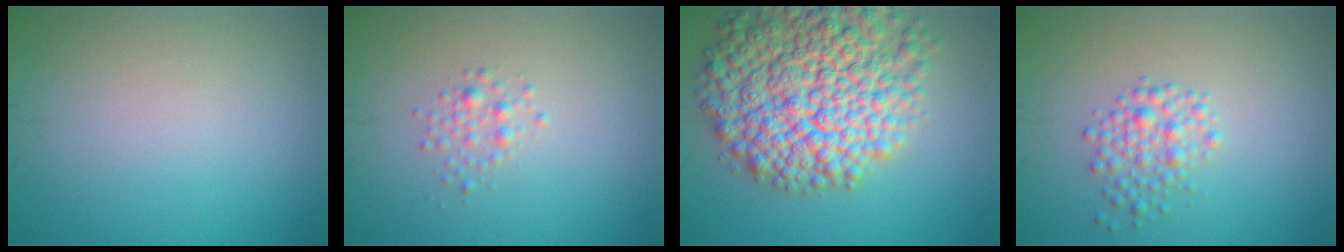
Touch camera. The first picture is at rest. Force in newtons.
{"total": 1.3, "press": 1.3, "slide": 0.0}
{"total": 12.1, "press": 12.1, "slide": 0.6}
{"total": 2.4, "press": 2.4, "slide": 0.1}